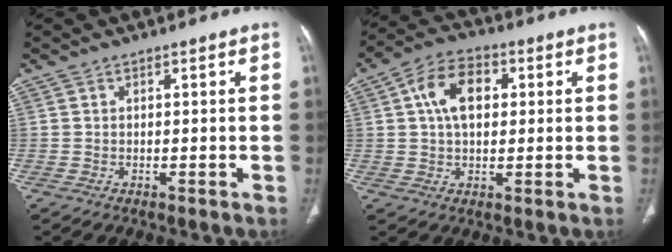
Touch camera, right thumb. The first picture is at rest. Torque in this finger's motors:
{"motor_torque": [0.15, 0.15, 1.07, 0.10, 0.28]}